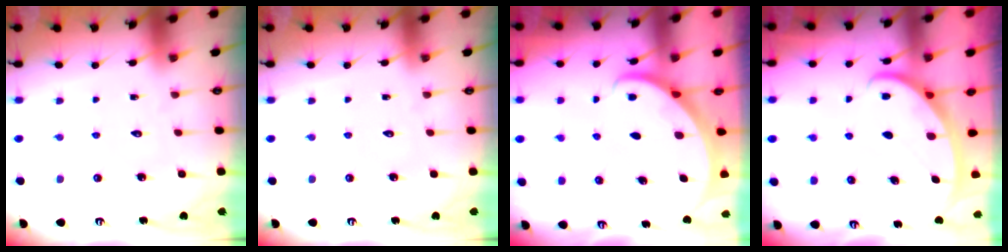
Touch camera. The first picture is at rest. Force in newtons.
{"total": 0.0}
{"total": 2.8, "press": 2.8, "slide": 0.2}
{"total": 2.9, "press": 2.9, "slide": 0.3}